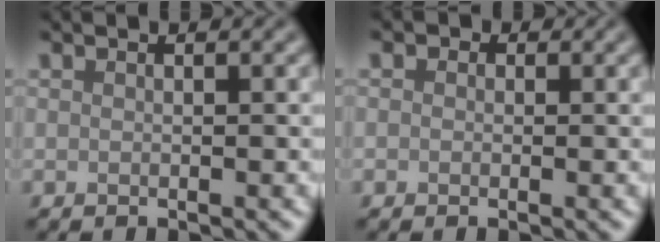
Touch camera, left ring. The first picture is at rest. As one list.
[{"total": 1.4, "force": [0.3, 1.3, 0.4], "torque": [0.006, 0.001, -0.008]}]